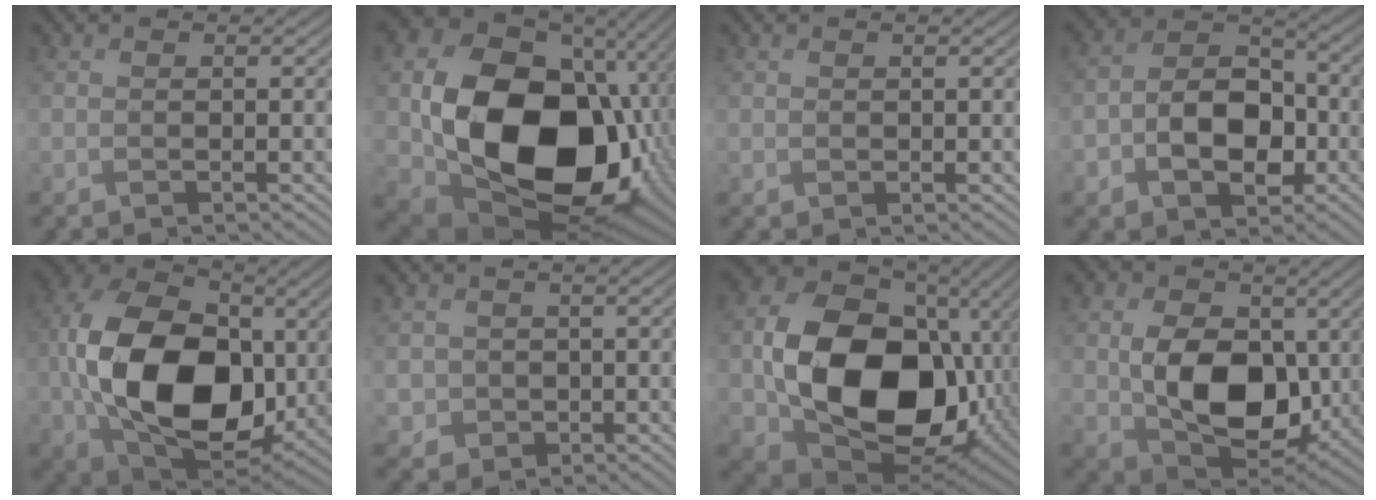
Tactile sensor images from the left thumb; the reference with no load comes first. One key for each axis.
{"total": 20.8, "fx": -1.1, "fy": 15.9, "fz": 13.5, "tx": -0.289, "ty": -0.074, "tz": 0.026}
{"total": 0.7, "fx": 0.5, "fy": 0.6, "fz": 0.1, "tx": -0.004, "ty": -0.003, "tz": 0.012}
{"total": 9.4, "fx": -2.7, "fy": 6.4, "fz": 6.3, "tx": -0.116, "ty": -0.004, "tz": -0.055}
{"total": 18.3, "fx": -0.7, "fy": 12.5, "fz": 13.4, "tx": -0.293, "ty": -0.003, "tz": -0.011}
{"total": 3.3, "fx": 0.2, "fy": 3.2, "fz": 0.6, "tx": -0.029, "ty": -0.010, "tz": -0.001}
{"total": 18.6, "fx": -1.0, "fy": 14.2, "fz": 12.0, "tx": -0.238, "ty": -0.055, "tz": 0.006}
{"total": 12.4, "fx": 0.4, "fy": 8.6, "fz": 8.9, "tx": -0.180, "ty": -0.013, "tz": 0.014}